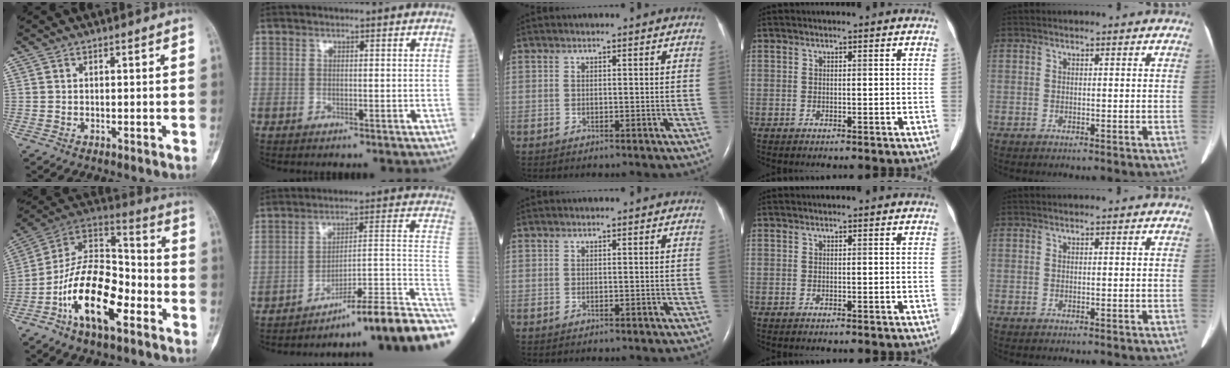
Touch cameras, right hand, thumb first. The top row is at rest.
{"thumb": {"total": 19.4, "force": [-8.1, 9.2, 15.0], "torque": [-0.245, 0.064, -0.151]}, "index": {"total": 17.5, "force": [-13.8, -0.8, 10.7], "torque": [-0.080, 0.039, -0.202]}}